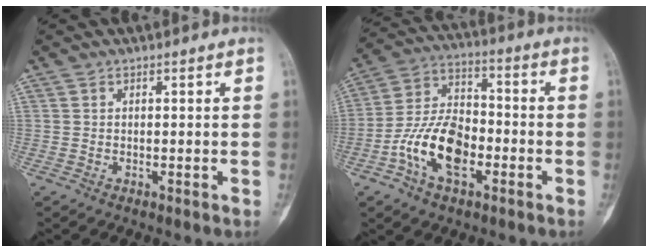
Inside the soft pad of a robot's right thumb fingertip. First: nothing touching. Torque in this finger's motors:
{"motor_torque": [0.94, 0.69, 1.13, -0.67, 0.15]}